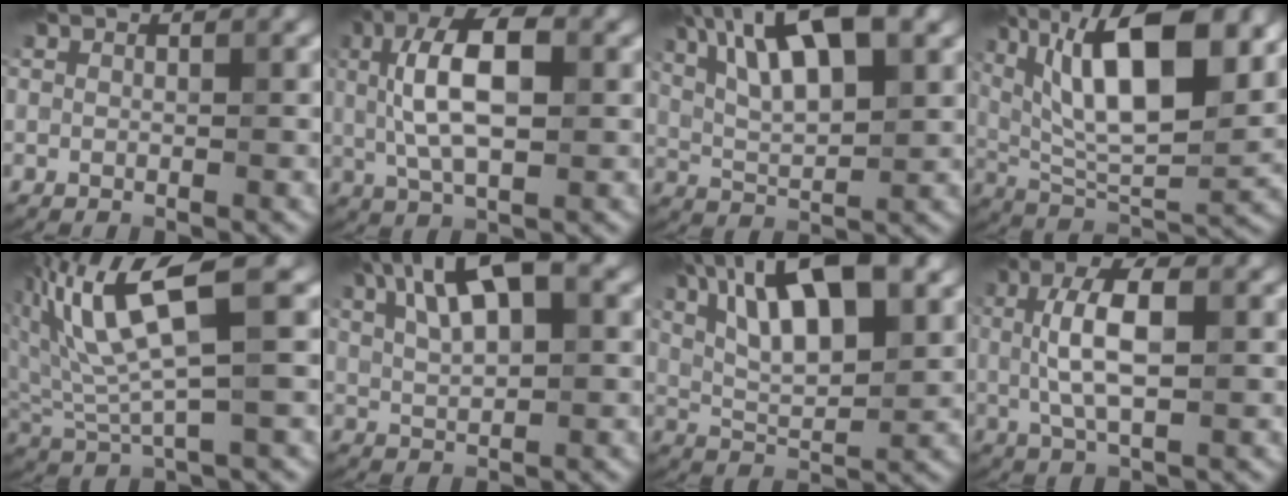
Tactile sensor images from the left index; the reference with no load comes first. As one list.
[{"total": 7.6, "force": [1.1, 3.3, 6.8], "torque": [-0.126, 0.012, 0.014]}, {"total": 11.7, "force": [5.9, 4.0, 9.3], "torque": [-0.153, 0.023, 0.082]}, {"total": 13.8, "force": [5.2, 4.9, 11.8], "torque": [-0.197, 0.009, 0.089]}, {"total": 8.5, "force": [2.6, 2.5, 7.7], "torque": [-0.164, 0.009, 0.047]}, {"total": 9.6, "force": [4.3, 3.7, 7.7], "torque": [-0.130, 0.035, 0.060]}, {"total": 13.4, "force": [6.6, 5.0, 10.6], "torque": [-0.163, 0.027, 0.088]}, {"total": 5.6, "force": [0.7, 2.0, 5.2], "torque": [-0.103, 0.010, 0.010]}]